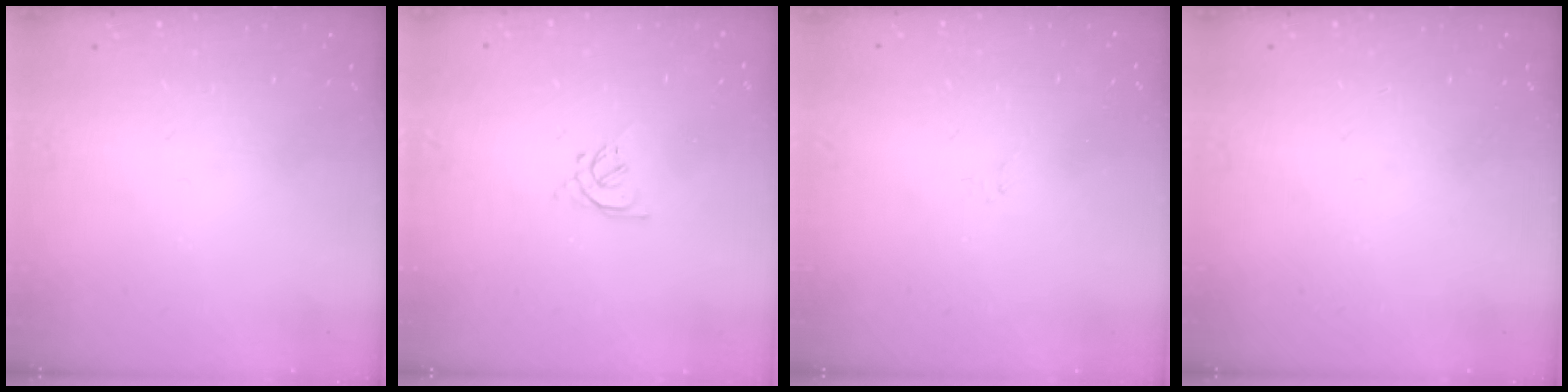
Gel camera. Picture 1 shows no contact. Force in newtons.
{"total": 2.0, "press": 1.9, "slide": 0.5}
{"total": 1.5, "press": 1.4, "slide": 0.3}
{"total": 0.0}